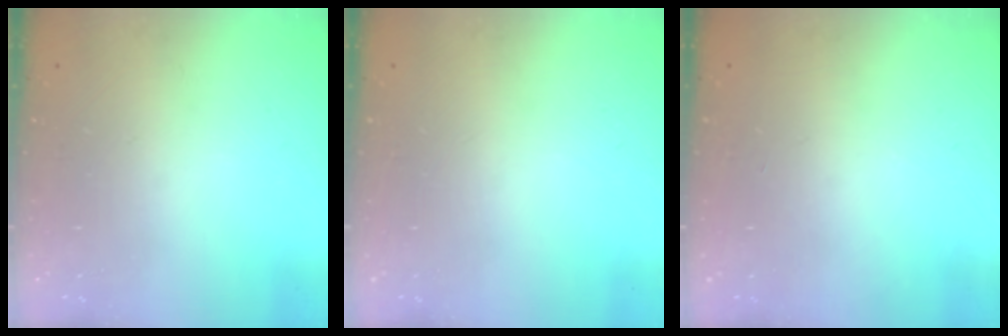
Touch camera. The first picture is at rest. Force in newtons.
{"total": 0.0}
{"total": 0.0}